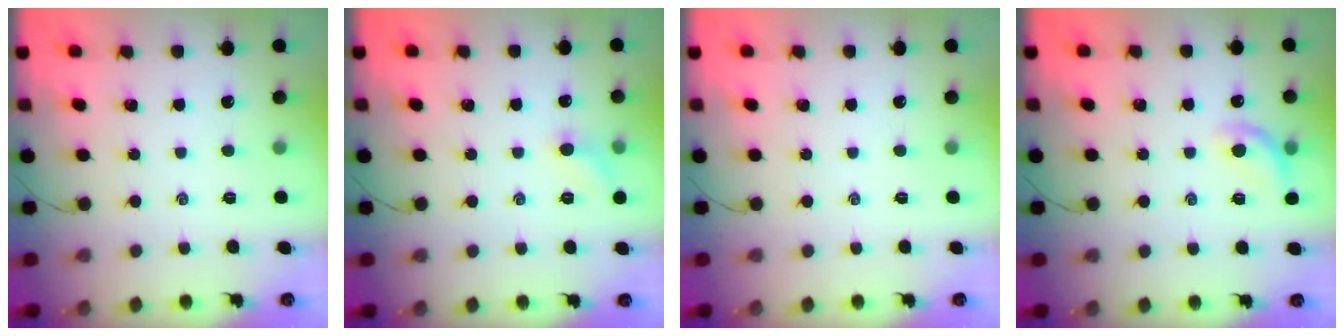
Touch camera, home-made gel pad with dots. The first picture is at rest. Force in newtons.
{"total": 5.5, "press": 5.2, "slide": 1.8}
{"total": 0.0}
{"total": 9.5, "press": 9.2, "slide": 2.3}